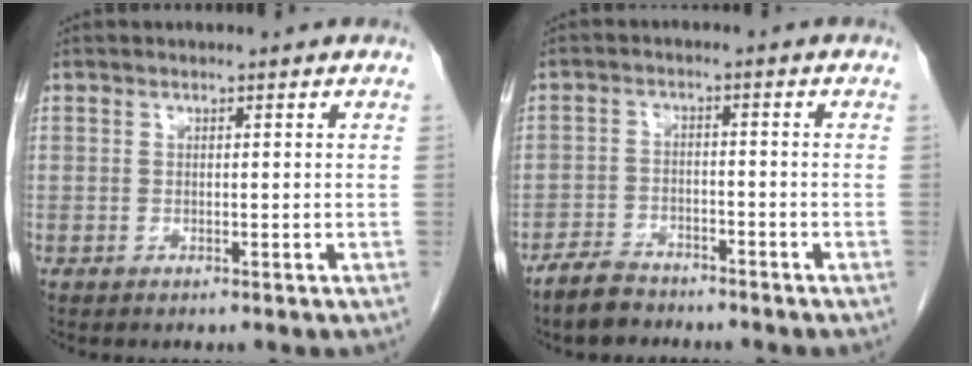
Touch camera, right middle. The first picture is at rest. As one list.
[{"total": 5.0, "force": [-4.4, 2.0, 1.3], "torque": [-0.032, -0.003, -0.080]}]